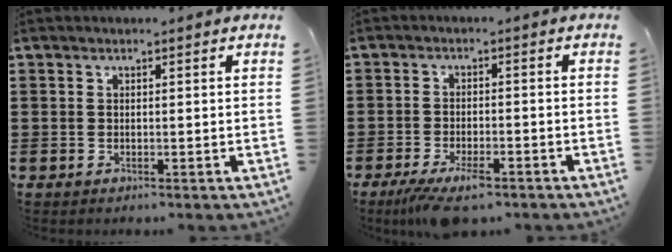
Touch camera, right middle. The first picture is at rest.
{"total": 5.1, "force": [-3.7, 1.4, 3.2], "torque": [-0.070, -0.007, -0.071]}